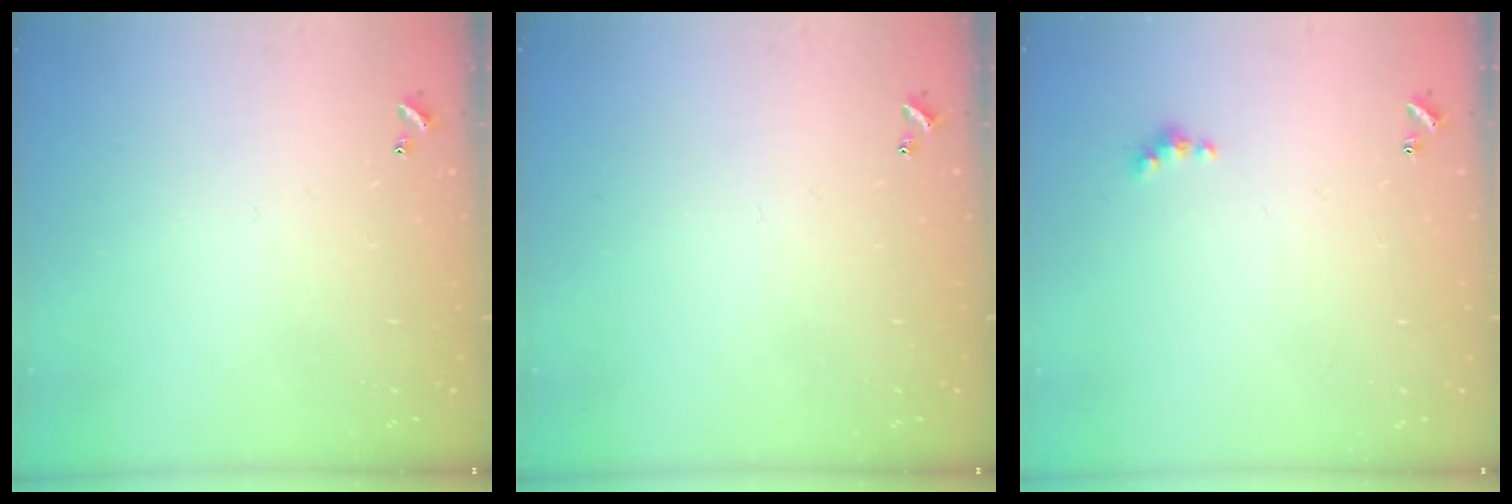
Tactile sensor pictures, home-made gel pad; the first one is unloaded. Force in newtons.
{"total": 0.0}
{"total": 2.0, "press": 2.0, "slide": 0.5}